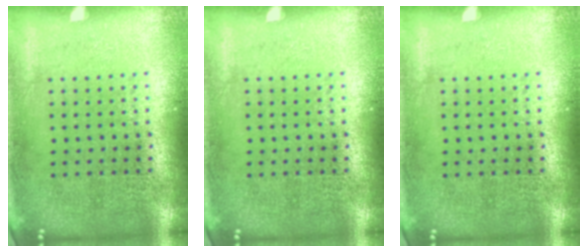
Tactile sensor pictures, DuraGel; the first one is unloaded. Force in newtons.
{"total": 0.0}
{"total": 0.0}